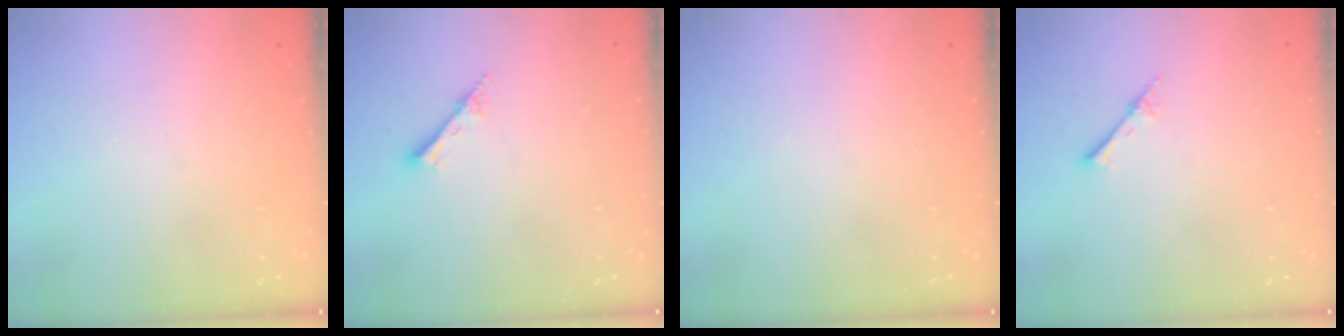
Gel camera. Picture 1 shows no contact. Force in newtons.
{"total": 2.5, "press": 2.5, "slide": 0.2}
{"total": 0.0}
{"total": 2.6, "press": 2.6, "slide": 0.3}